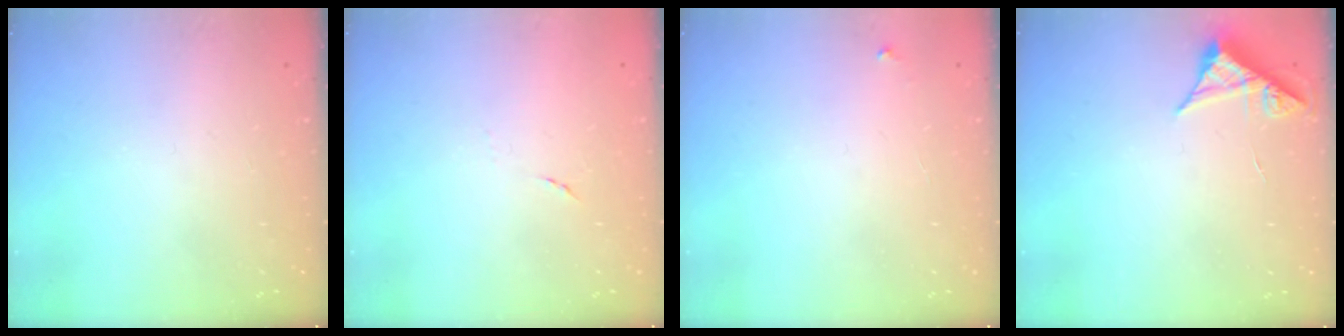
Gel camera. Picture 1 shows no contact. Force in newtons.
{"total": 4.3, "press": 4.2, "slide": 1.2}
{"total": 2.2, "press": 2.2, "slide": 0.1}
{"total": 5.3, "press": 5.2, "slide": 0.6}